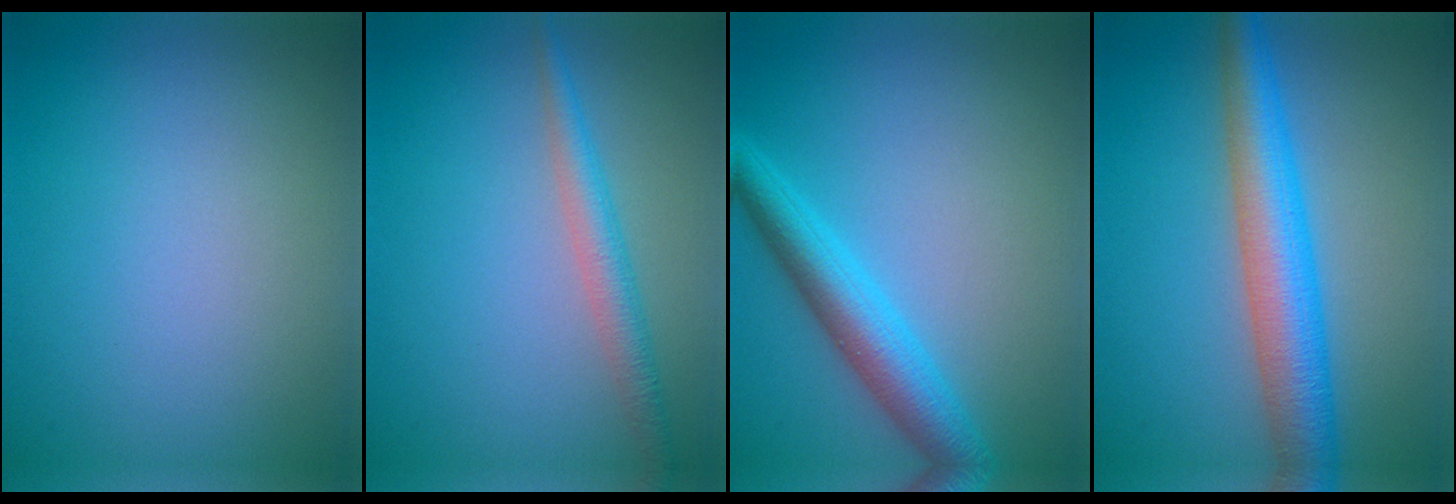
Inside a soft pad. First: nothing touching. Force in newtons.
{"total": 2.8, "press": 2.8, "slide": 0.1}
{"total": 4.8, "press": 4.8, "slide": 0.1}
{"total": 6.6, "press": 6.6, "slide": 0.1}